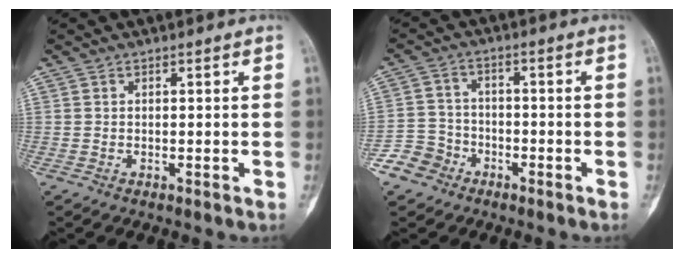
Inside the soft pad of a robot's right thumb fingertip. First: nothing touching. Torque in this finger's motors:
{"motor_torque": [0.78, -0.08, 0.14, -0.44, -0.01]}